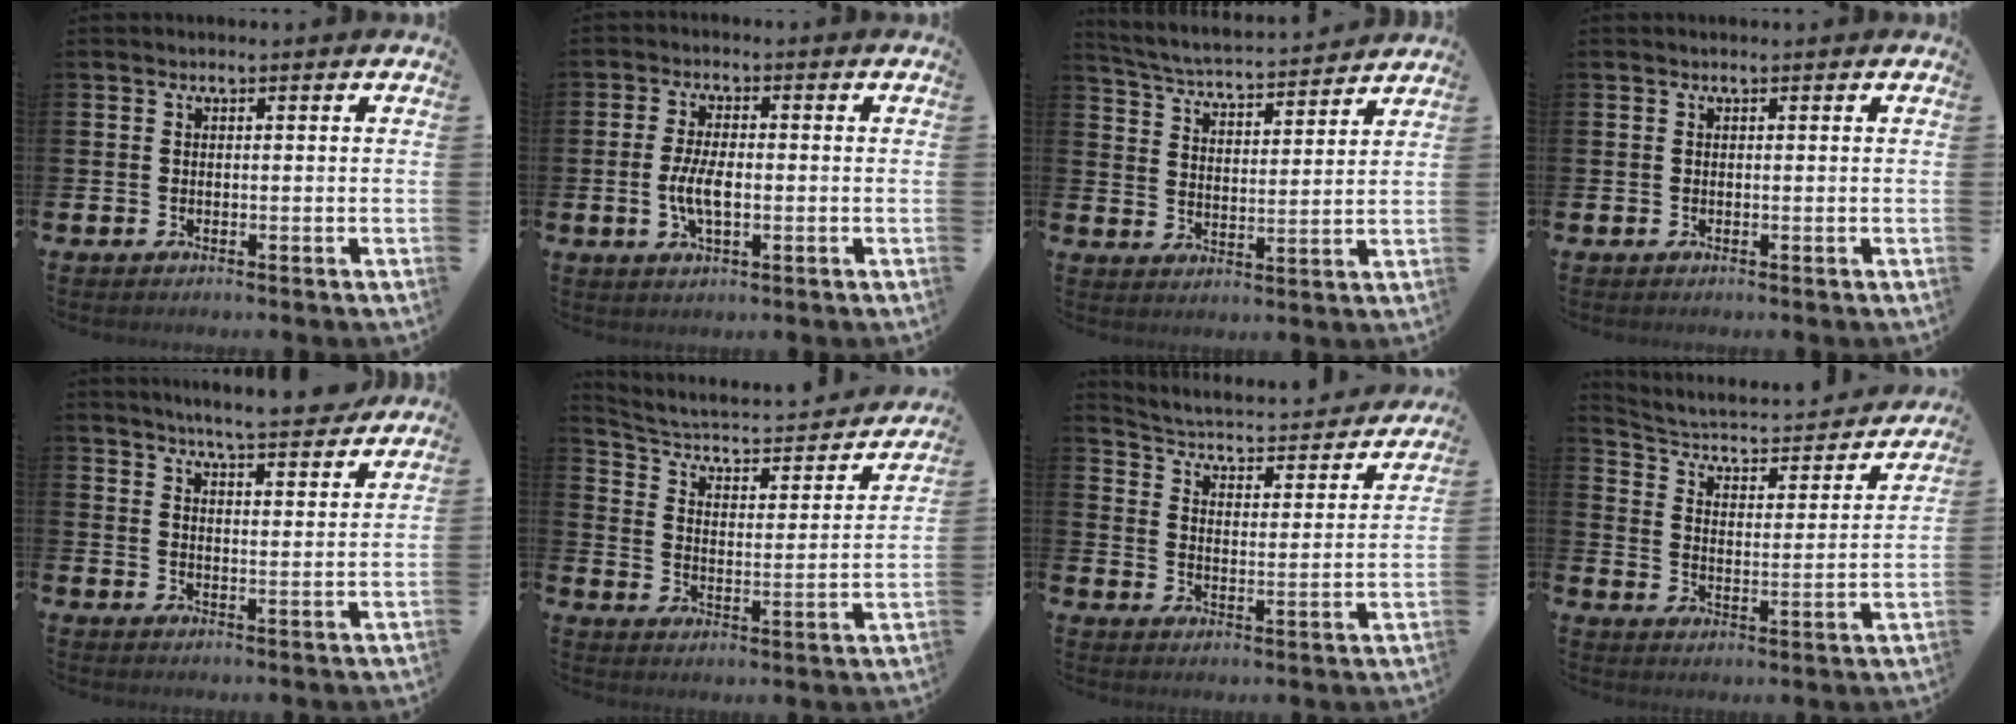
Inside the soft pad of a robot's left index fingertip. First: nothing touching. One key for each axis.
{"total": 4.9, "fx": -0.7, "fy": 2.1, "fz": 4.3, "tx": -0.090, "ty": -0.001, "tz": -0.016}
{"total": 4.7, "fx": 4.6, "fy": 0.2, "fz": 0.8, "tx": -0.040, "ty": -0.040, "tz": 0.075}
{"total": 0.0}
{"total": 6.1, "fx": 6.0, "fy": -0.2, "fz": 1.2, "tx": -0.033, "ty": -0.043, "tz": 0.103}
{"total": 5.2, "fx": 4.3, "fy": 1.9, "fz": 2.3, "tx": -0.072, "ty": -0.033, "tz": 0.061}
{"total": 3.7, "fx": 3.3, "fy": 1.1, "fz": 1.1, "tx": -0.048, "ty": -0.034, "tz": 0.044}
{"total": 4.6, "fx": 3.8, "fy": 2.0, "fz": 1.8, "tx": -0.063, "ty": -0.032, "tz": 0.053}